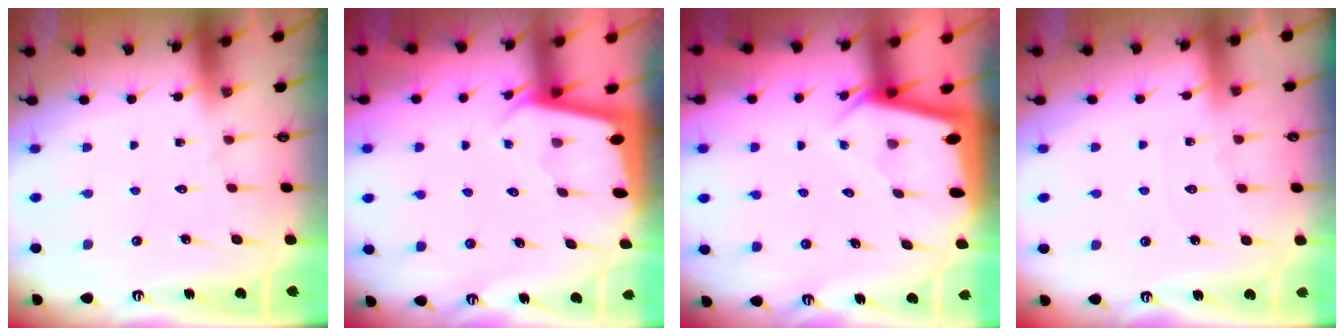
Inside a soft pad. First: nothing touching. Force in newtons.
{"total": 1.8, "press": 1.8, "slide": 0.1}
{"total": 2.0, "press": 2.0, "slide": 0.1}
{"total": 2.9, "press": 2.8, "slide": 0.4}